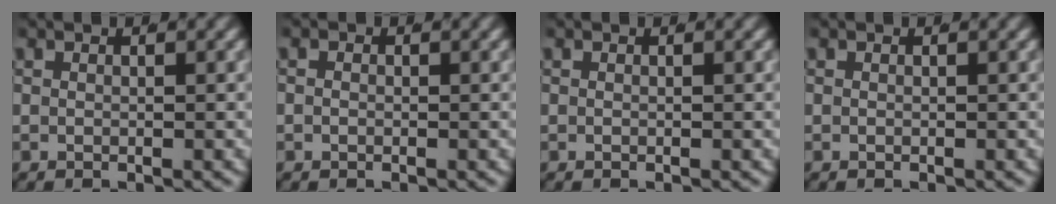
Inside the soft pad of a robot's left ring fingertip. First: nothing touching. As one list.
[{"total": 0.8, "force": [-0.4, 0.7, 0.3], "torque": [-0.010, -0.006, -0.007]}, {"total": 0.0}, {"total": 0.0}]